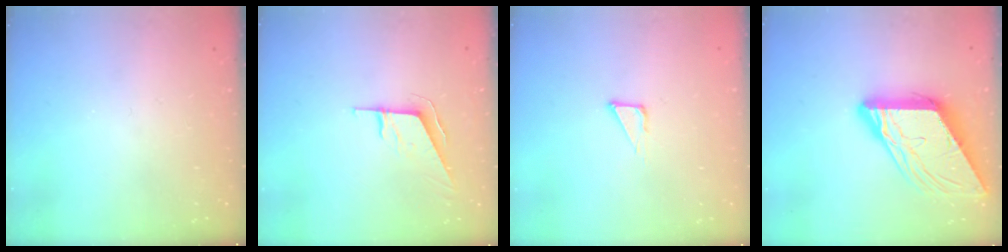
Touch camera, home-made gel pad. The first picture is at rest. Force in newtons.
{"total": 6.0, "press": 6.0, "slide": 0.4}
{"total": 2.3, "press": 2.3, "slide": 0.1}
{"total": 13.4, "press": 13.3, "slide": 1.5}